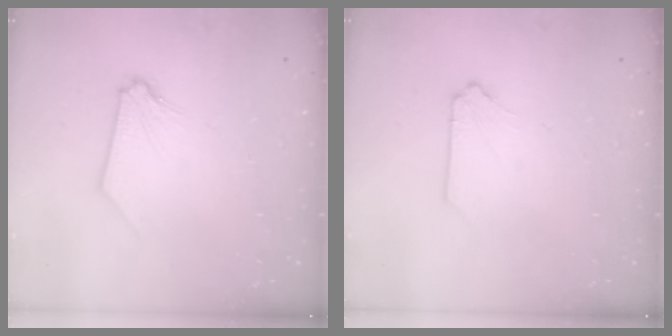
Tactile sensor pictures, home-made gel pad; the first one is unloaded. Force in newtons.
{"total": 0.0}